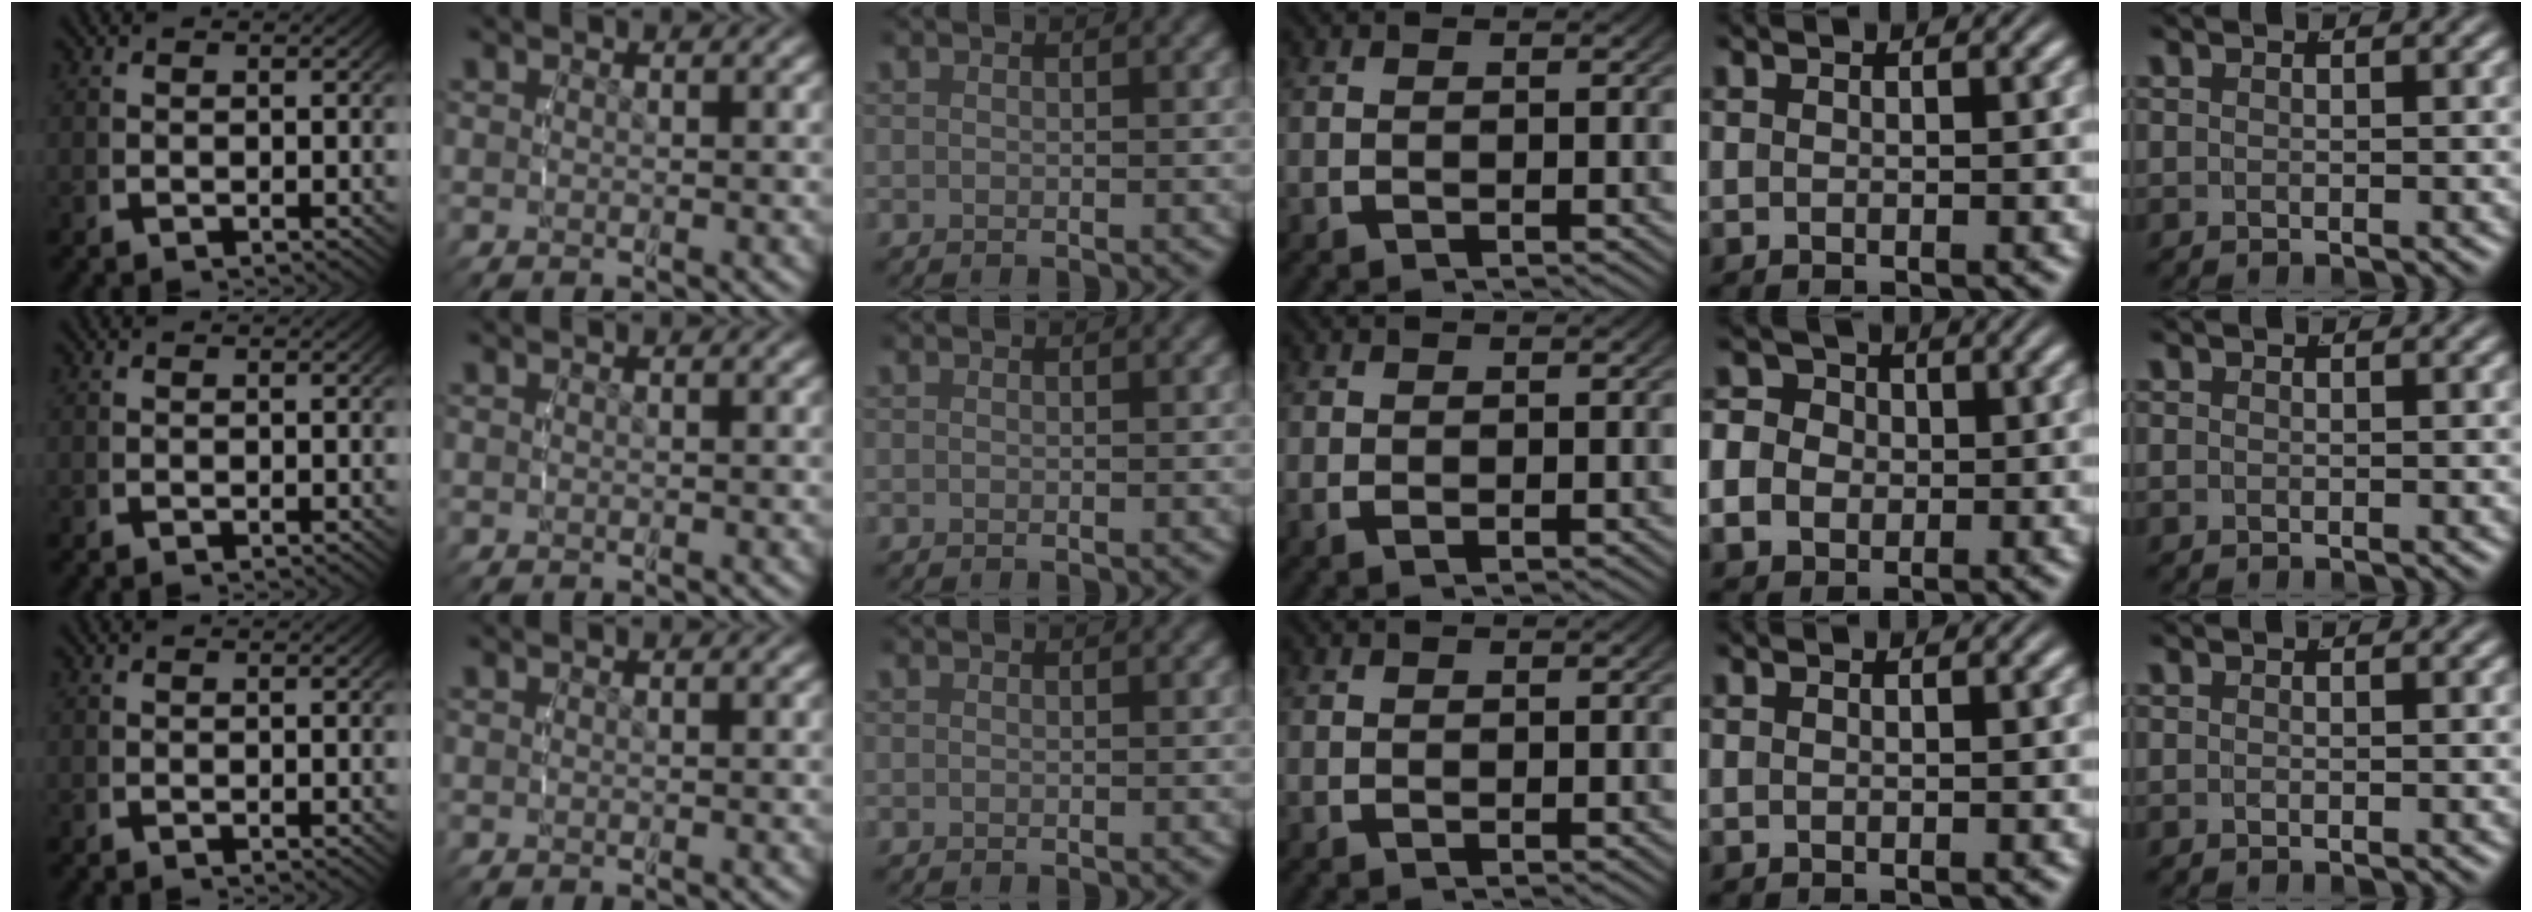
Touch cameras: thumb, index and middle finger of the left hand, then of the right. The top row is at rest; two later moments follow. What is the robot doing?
{"motion": "lift_and_place", "object": "cloth"}